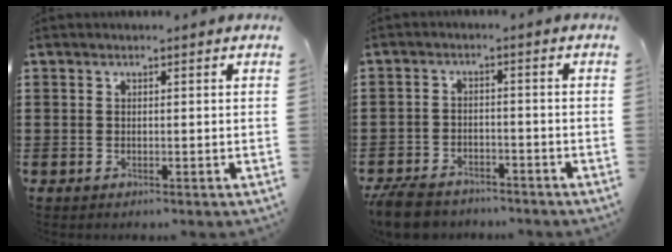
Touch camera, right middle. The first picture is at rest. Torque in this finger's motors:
{"motor_torque": [0.74, -0.44, 0.21, 0.08]}